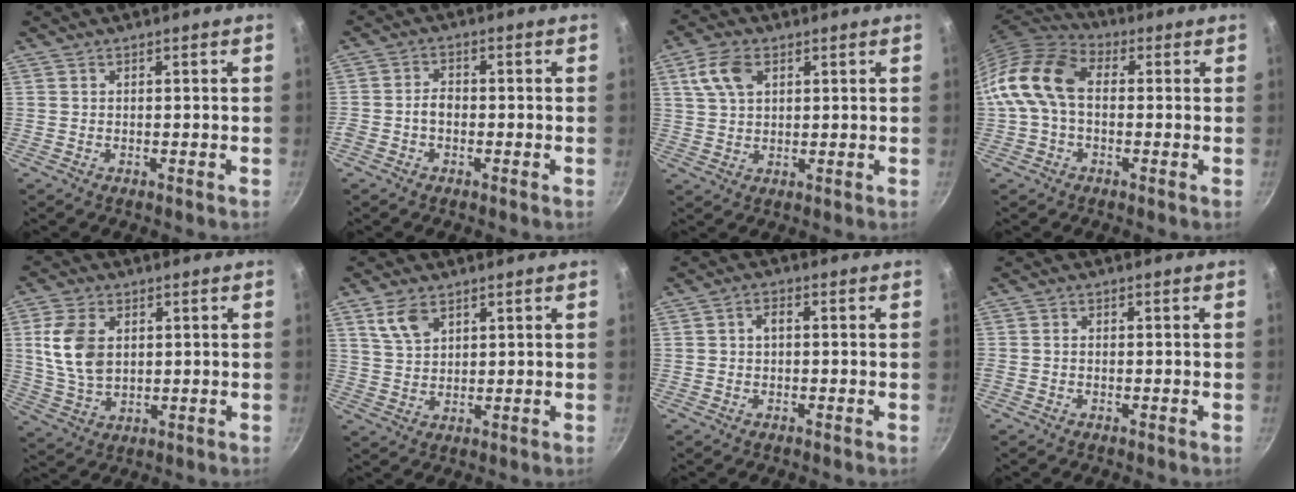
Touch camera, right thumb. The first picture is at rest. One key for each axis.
{"total": 2.9, "fx": -0.9, "fy": 2.1, "fz": 1.9, "tx": -0.026, "ty": 0.019, "tz": -0.021}
{"total": 7.1, "fx": 2.8, "fy": 4.4, "fz": 4.8, "tx": -0.086, "ty": 0.003, "tz": 0.052}
{"total": 13.1, "fx": 0.3, "fy": 8.9, "fz": 9.6, "tx": -0.170, "ty": 0.033, "tz": -0.016}
{"total": 10.3, "fx": 2.1, "fy": 6.9, "fz": 7.4, "tx": -0.134, "ty": -0.013, "tz": 0.044}
{"total": 5.7, "fx": 3.2, "fy": 3.3, "fz": 3.3, "tx": -0.053, "ty": -0.010, "tz": 0.068}
{"total": 2.2, "fx": 0.0, "fy": 1.5, "fz": 1.6, "tx": -0.021, "ty": 0.011, "tz": -0.003}
{"total": 0.9, "fx": -0.2, "fy": 0.8, "fz": 0.5, "tx": -0.009, "ty": 0.004, "tz": -0.006}